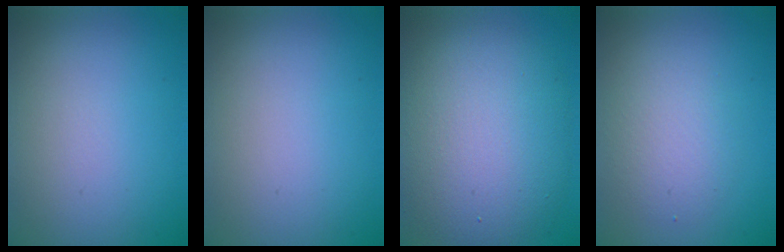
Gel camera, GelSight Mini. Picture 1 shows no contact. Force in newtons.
{"total": 0.0}
{"total": 9.6, "press": 9.6, "slide": 0.4}
{"total": 2.8, "press": 2.8, "slide": 0.1}